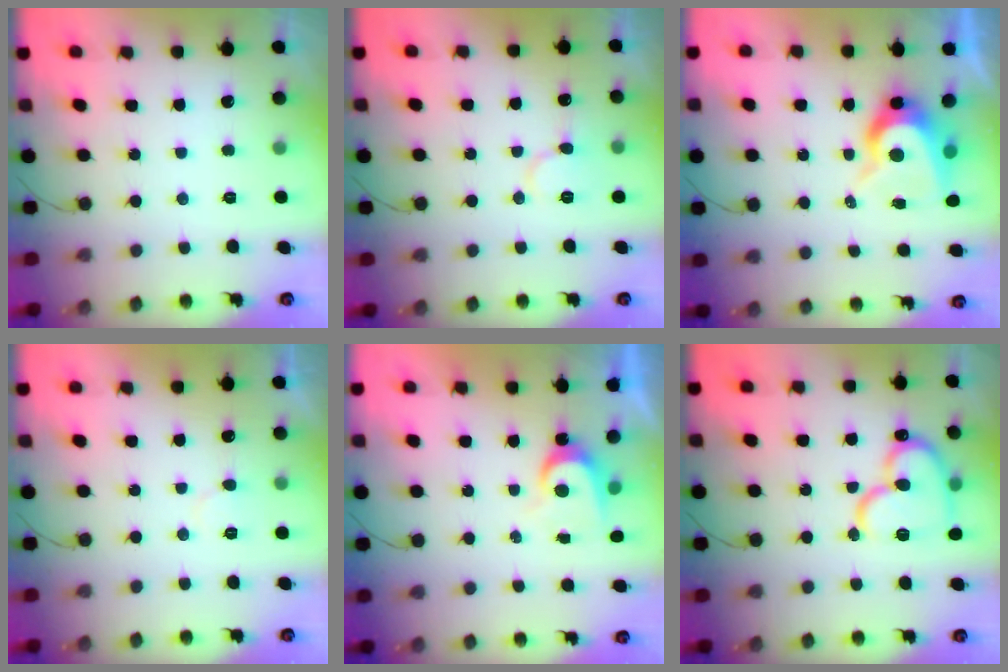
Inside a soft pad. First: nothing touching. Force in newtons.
{"total": 8.5, "press": 8.3, "slide": 1.9}
{"total": 9.0, "press": 9.0, "slide": 0.9}
{"total": 5.6, "press": 5.6, "slide": 0.5}
{"total": 5.1, "press": 5.0, "slide": 0.5}
{"total": 17.3, "press": 17.1, "slide": 2.2}